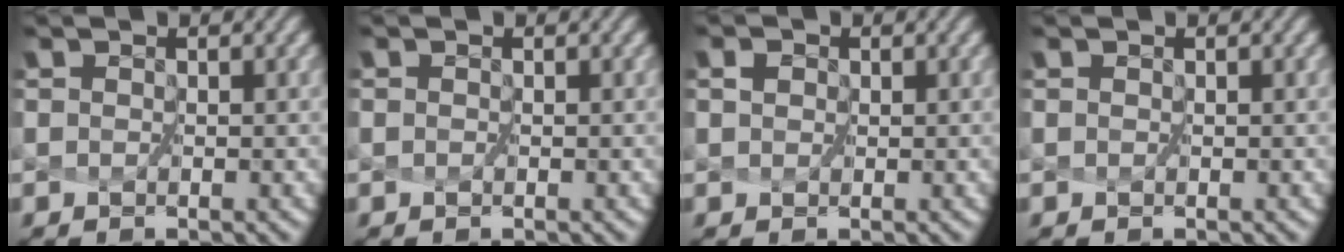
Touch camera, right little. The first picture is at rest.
{"total": 0.0}
{"total": 2.4, "force": [1.0, 1.6, 1.4], "torque": [-0.023, 0.017, 0.003]}
{"total": 0.0}